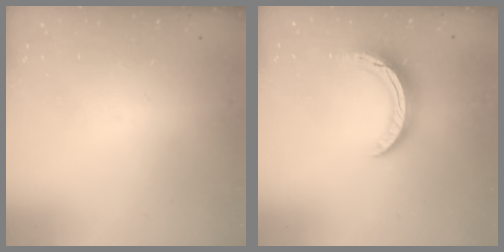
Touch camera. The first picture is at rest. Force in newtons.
{"total": 10.5, "press": 10.5, "slide": 0.2}